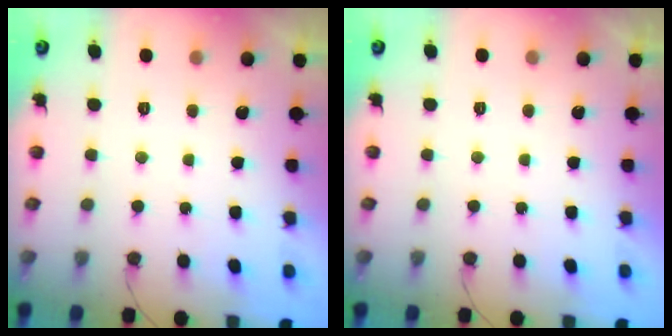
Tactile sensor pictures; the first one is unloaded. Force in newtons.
{"total": 1.8, "press": 1.8, "slide": 0.1}